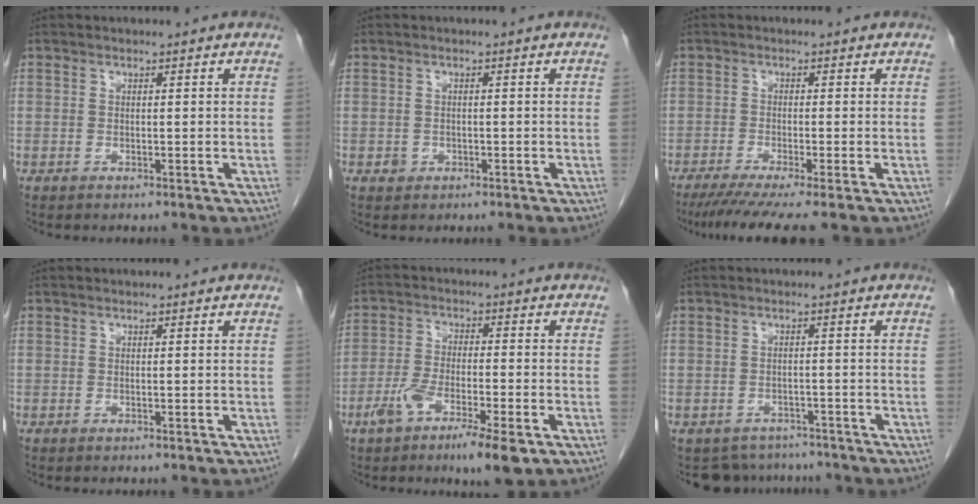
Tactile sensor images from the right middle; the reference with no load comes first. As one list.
[{"total": 1.1, "force": [-0.4, 1.0, 0.2], "torque": [-0.001, 0.004, -0.005]}, {"total": 7.3, "force": [-5.7, -0.7, 4.5], "torque": [-0.062, -0.021, -0.092]}, {"total": 0.0}, {"total": 9.3, "force": [-5.1, 1.6, 7.6], "torque": [-0.141, -0.011, -0.086]}, {"total": 5.7, "force": [-5.0, 2.7, -0.5], "torque": [0.013, 0.012, -0.065]}]